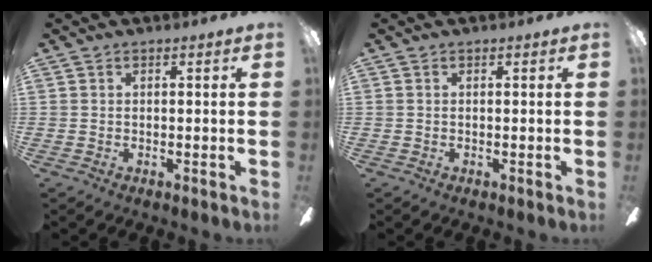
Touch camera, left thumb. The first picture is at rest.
{"total": 0.0}